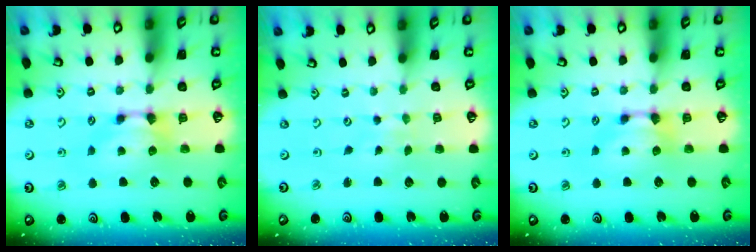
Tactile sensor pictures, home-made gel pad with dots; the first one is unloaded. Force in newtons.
{"total": 5.1, "press": 5.1, "slide": 0.3}
{"total": 0.0}